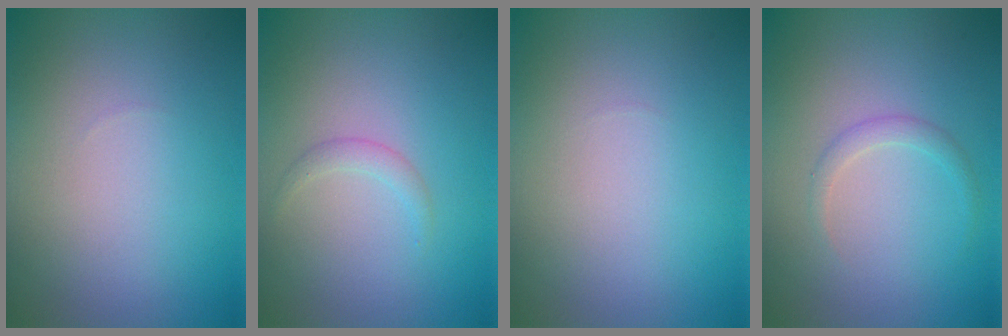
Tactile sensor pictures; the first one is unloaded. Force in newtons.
{"total": 1.0, "press": 1.0, "slide": 0.1}
{"total": 0.0}
{"total": 1.2, "press": 1.2, "slide": 0.0}